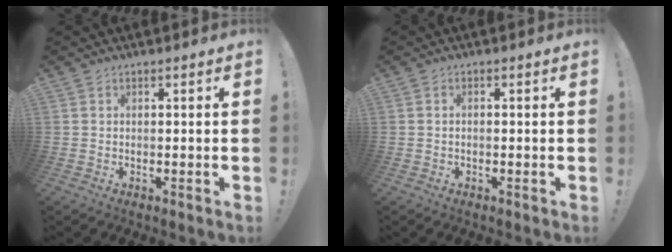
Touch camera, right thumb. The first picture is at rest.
{"total": 0.7, "force": [-0.4, 0.1, 0.6], "torque": [-0.011, 0.001, -0.007]}